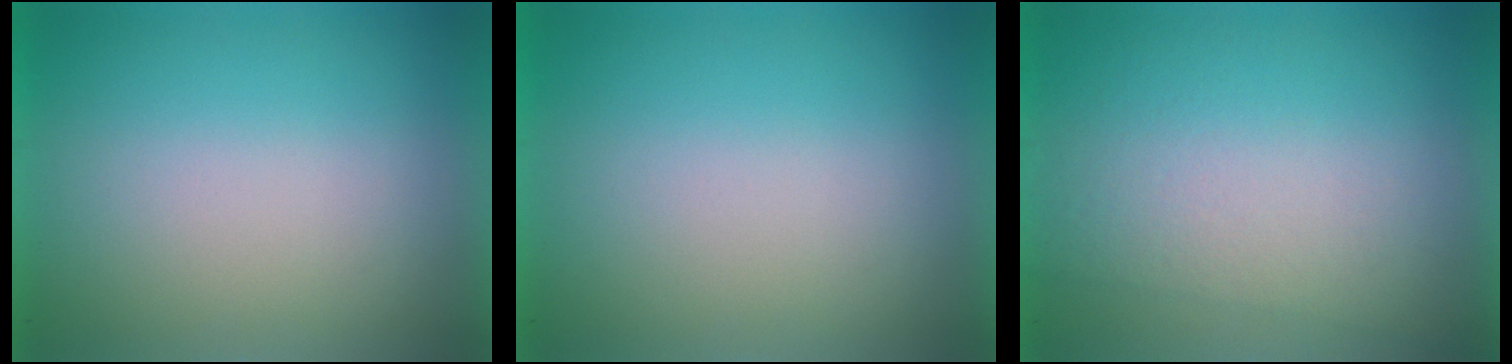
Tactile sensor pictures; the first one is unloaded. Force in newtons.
{"total": 0.0}
{"total": 2.7}